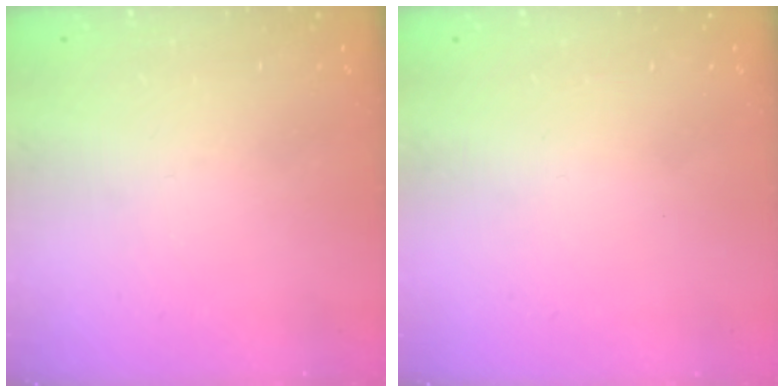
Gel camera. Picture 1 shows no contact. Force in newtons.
{"total": 1.8, "press": 1.8, "slide": 0.2}